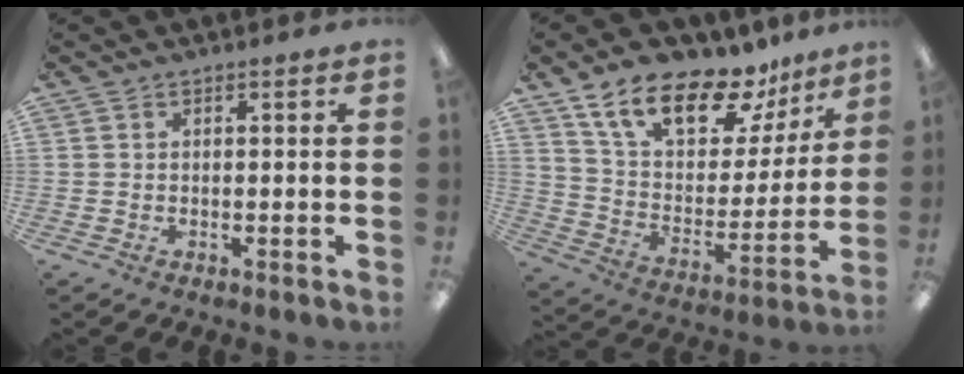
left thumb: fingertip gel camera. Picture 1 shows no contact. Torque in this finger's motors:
{"motor_torque": [0.28, 0.30, 1.45, -1.32, 0.29]}